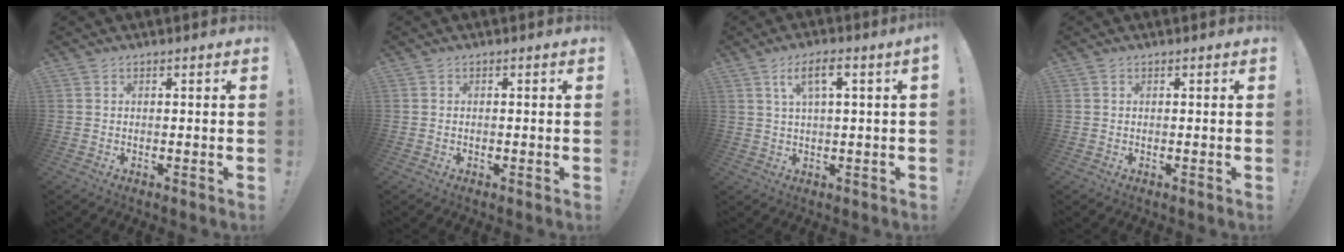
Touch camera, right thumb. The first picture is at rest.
{"total": 0.0}
{"total": 5.8, "force": [1.6, 0.9, 5.5], "torque": [-0.097, 0.003, 0.025]}
{"total": 0.0}